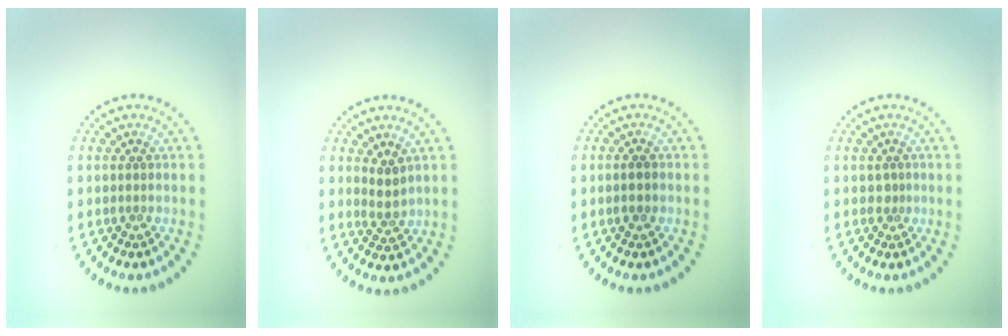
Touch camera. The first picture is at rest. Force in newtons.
{"total": 1.7, "press": 1.4, "slide": 1.0}
{"total": 1.2, "press": 1.1, "slide": 0.4}
{"total": 0.9, "press": 0.5, "slide": 0.7}